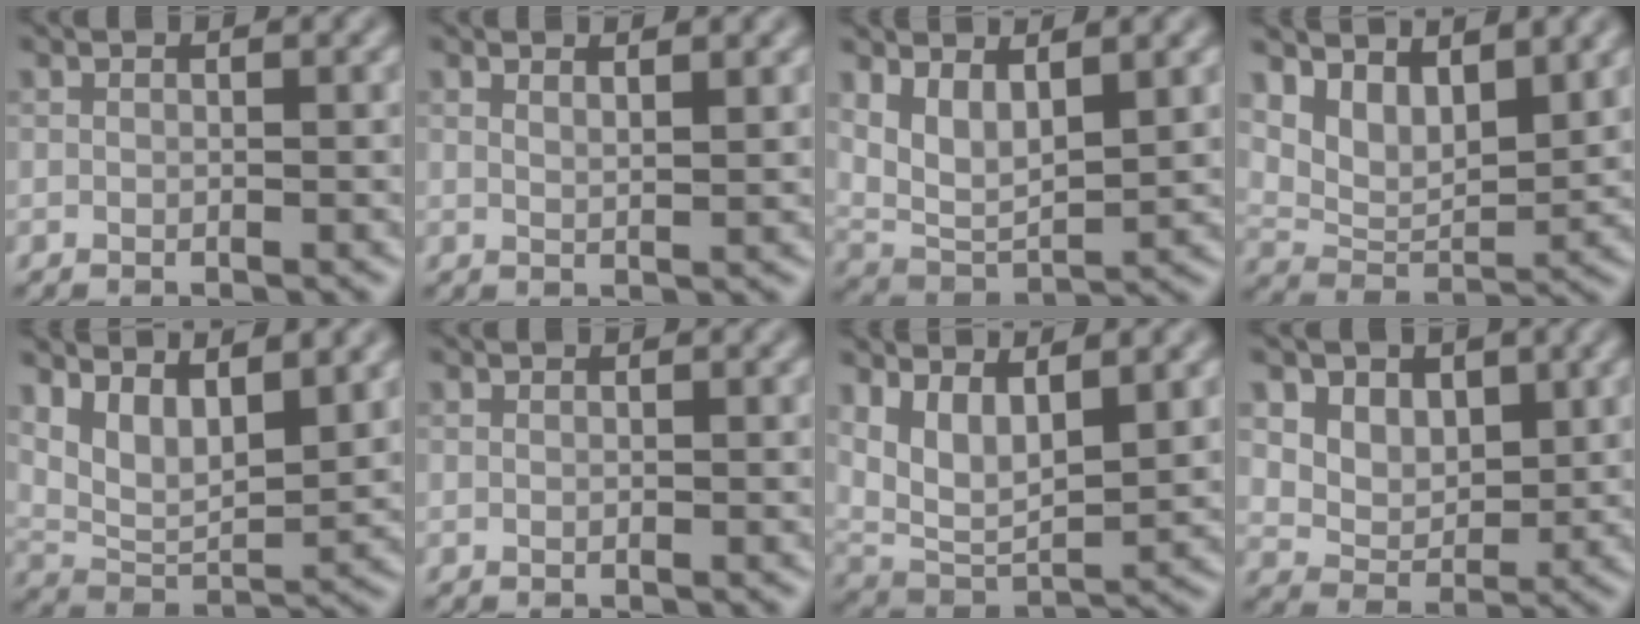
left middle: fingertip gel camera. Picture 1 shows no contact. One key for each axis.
{"total": 1.9, "fx": 1.3, "fy": 0.5, "fz": 1.2, "tx": -0.005, "ty": 0.001, "tz": 0.014}
{"total": 4.8, "fx": 2.0, "fy": 2.5, "fz": 3.6, "tx": -0.079, "ty": -0.014, "tz": 0.046}
{"total": 5.9, "fx": 4.0, "fy": 2.9, "fz": 3.3, "tx": -0.065, "ty": -0.010, "tz": 0.073}
{"total": 6.1, "fx": 3.4, "fy": 3.0, "fz": 4.2, "tx": -0.081, "ty": -0.015, "tz": 0.070}
{"total": 0.0}
{"total": 6.4, "fx": 2.7, "fy": 3.3, "fz": 4.8, "tx": -0.101, "ty": -0.019, "tz": 0.055}
{"total": 6.1, "fx": 3.1, "fy": 4.4, "fz": 2.8, "tx": -0.070, "ty": -0.010, "tz": 0.065}